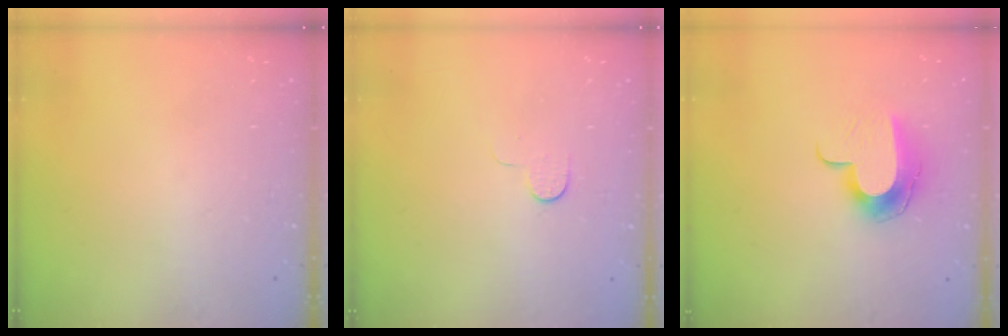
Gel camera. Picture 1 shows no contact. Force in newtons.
{"total": 4.2, "press": 4.1, "slide": 1.0}
{"total": 10.6, "press": 10.5, "slide": 0.4}